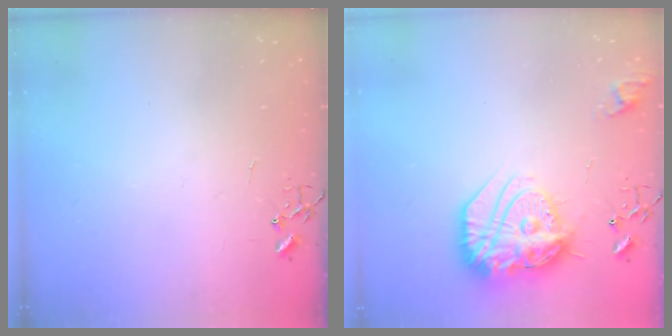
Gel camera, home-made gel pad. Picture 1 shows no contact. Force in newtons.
{"total": 20.9, "press": 20.8, "slide": 1.7}